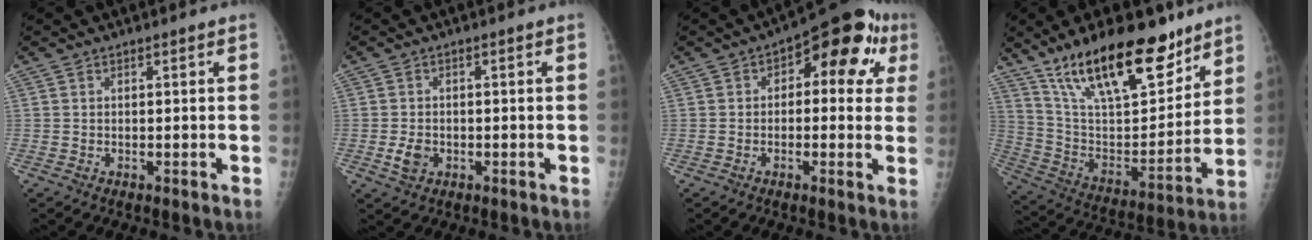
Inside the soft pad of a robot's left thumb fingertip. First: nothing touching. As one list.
[{"total": 3.5, "force": [-1.1, 2.6, 2.1], "torque": [-0.034, 0.002, -0.017]}, {"total": 14.0, "force": [4.0, 7.3, 11.2], "torque": [-0.084, 0.025, 0.040]}, {"total": 25.0, "force": [17.0, 9.5, 15.7], "torque": [-0.224, -0.059, 0.297]}]